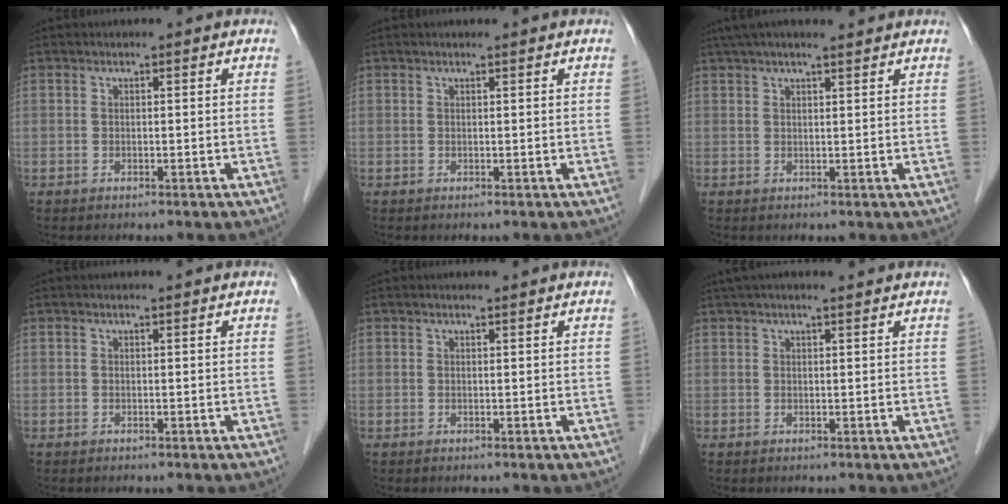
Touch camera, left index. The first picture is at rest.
{"total": 0.6, "force": [0.5, -0.1, 0.4], "torque": [-0.008, 0.004, 0.010]}
{"total": 8.8, "force": [7.4, 1.0, 4.6], "torque": [-0.073, 0.034, 0.105]}
{"total": 0.0}
{"total": 1.0, "force": [0.8, 0.0, 0.5], "torque": [-0.009, 0.006, 0.016]}
{"total": 6.3, "force": [5.3, 0.5, 3.5], "torque": [-0.055, 0.034, 0.078]}